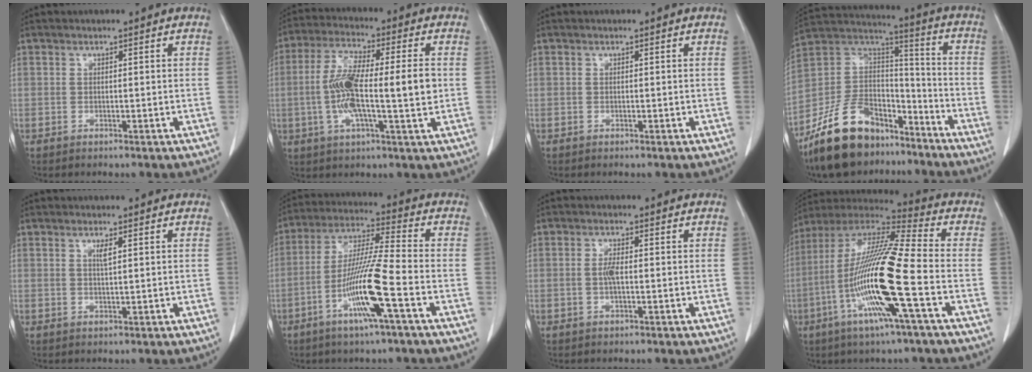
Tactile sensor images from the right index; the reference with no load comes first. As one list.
[{"total": 13.2, "force": [-0.3, 2.1, 13.0], "torque": [-0.245, 0.012, -0.007]}, {"total": 0.0}, {"total": 17.2, "force": [-12.5, 8.6, 8.1], "torque": [-0.160, 0.037, -0.223]}, {"total": 1.3, "force": [0.6, -0.1, 1.2], "torque": [-0.026, -0.002, 0.012]}, {"total": 12.6, "force": [-4.7, -0.5, 11.6], "torque": [-0.227, -0.007, -0.093]}, {"total": 2.0, "force": [-0.1, 0.4, 2.0], "torque": [-0.041, 0.003, 0.000]}, {"total": 19.6, "force": [-5.3, 0.3, 18.9], "torque": [-0.382, -0.015, -0.111]}]